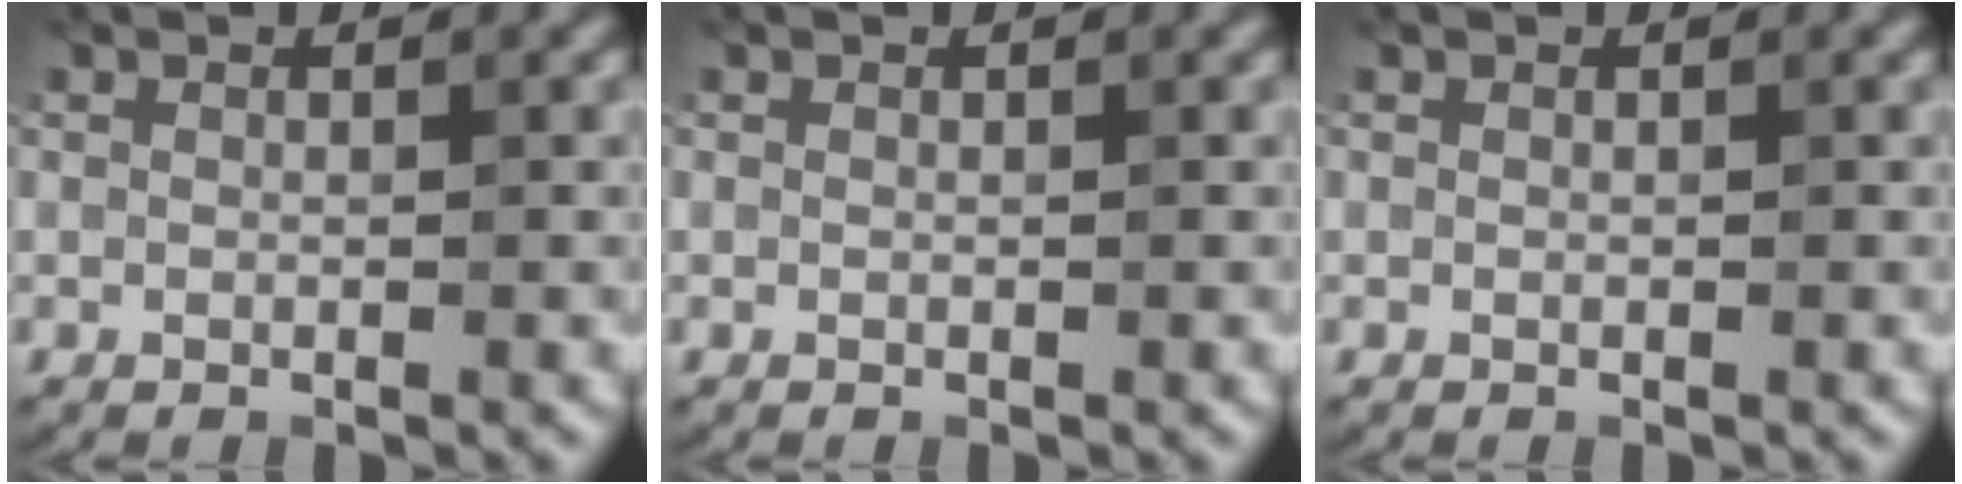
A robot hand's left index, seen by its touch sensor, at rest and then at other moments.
{"total": 0.0}
{"total": 0.0}